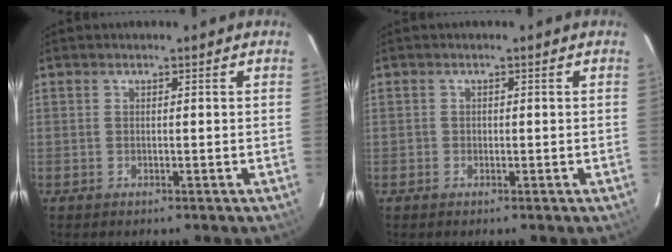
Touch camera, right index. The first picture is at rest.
{"total": 0.8, "force": [-0.3, 0.7, 0.1], "torque": [0.001, 0.000, -0.006]}